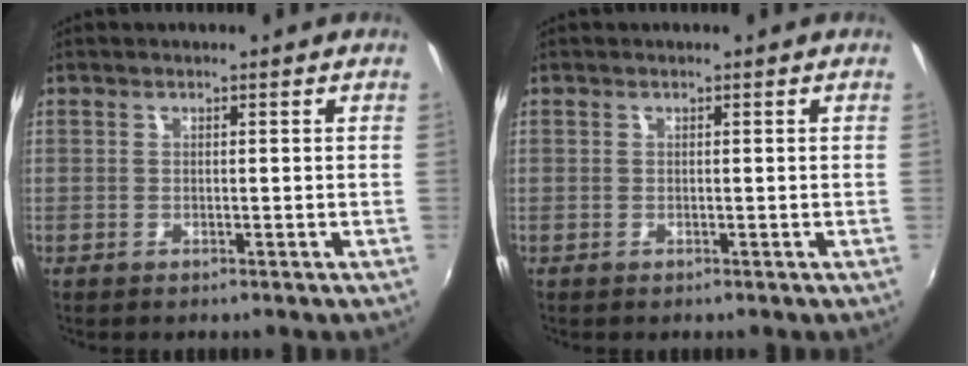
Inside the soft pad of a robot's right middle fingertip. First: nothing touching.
{"total": 0.0}